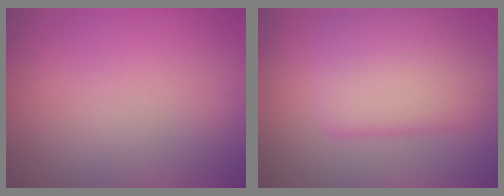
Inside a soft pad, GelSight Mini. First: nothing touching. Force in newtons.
{"total": 5.5, "press": 5.5, "slide": 0.5}